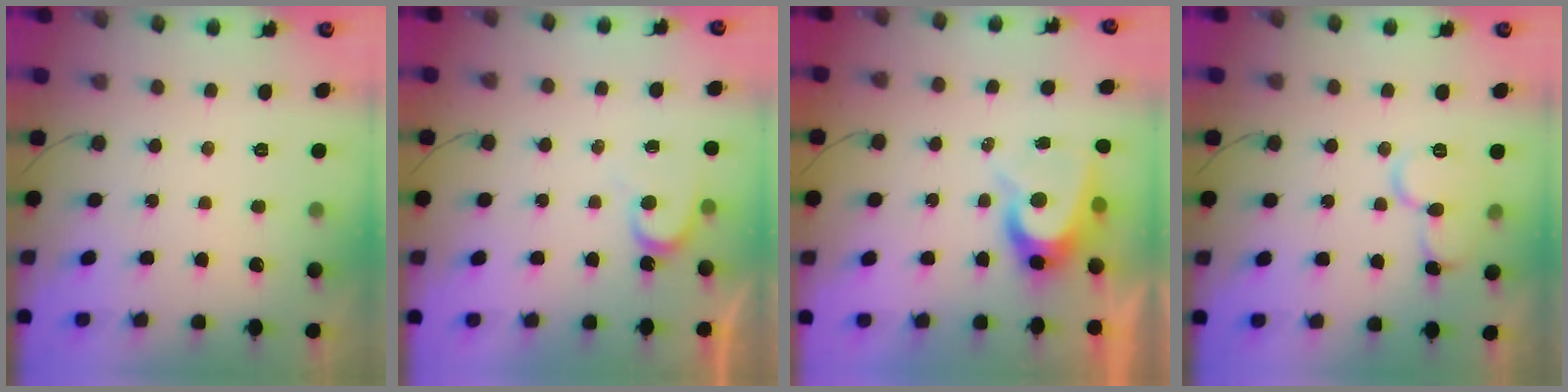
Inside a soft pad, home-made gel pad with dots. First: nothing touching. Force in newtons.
{"total": 5.7, "press": 5.7, "slide": 0.2}
{"total": 7.4, "press": 7.4, "slide": 0.4}
{"total": 10.7, "press": 10.7, "slide": 1.1}